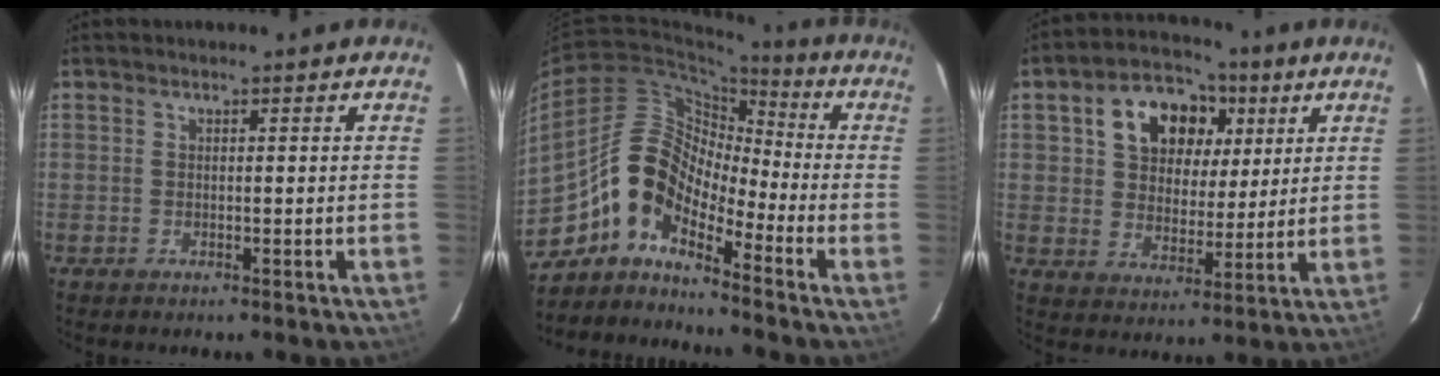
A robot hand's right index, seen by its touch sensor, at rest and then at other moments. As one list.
[{"total": 10.3, "force": [-7.0, 4.8, 5.8], "torque": [-0.097, 0.028, -0.154]}, {"total": 13.6, "force": [5.3, 9.7, 7.9], "torque": [-0.162, 0.039, 0.094]}]